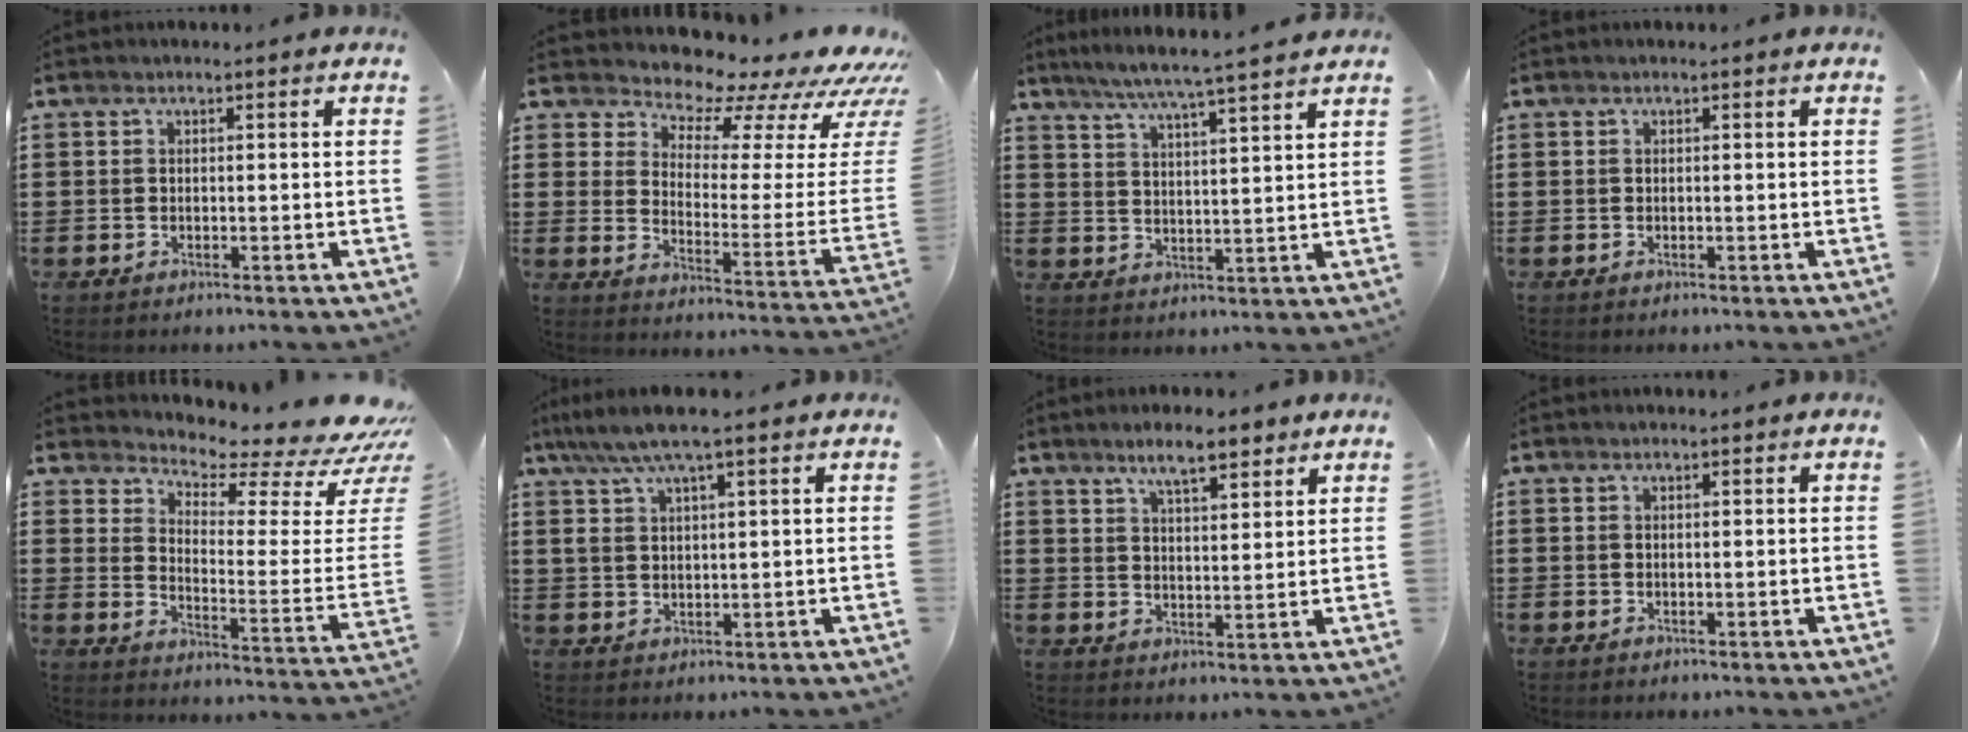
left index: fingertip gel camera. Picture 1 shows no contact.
{"total": 7.9, "force": [7.6, 1.5, 1.6], "torque": [-0.040, -0.080, 0.125]}
{"total": 5.8, "force": [5.1, -0.8, 2.6], "torque": [-0.067, -0.030, 0.087]}
{"total": 0.0}
{"total": 4.4, "force": [3.9, 0.5, 1.8], "torque": [-0.036, -0.061, 0.057]}
{"total": 5.8, "force": [4.1, 0.9, 4.0], "torque": [-0.087, -0.004, 0.071]}
{"total": 6.4, "force": [4.9, 1.5, 3.8], "torque": [-0.078, -0.005, 0.086]}
{"total": 0.0}